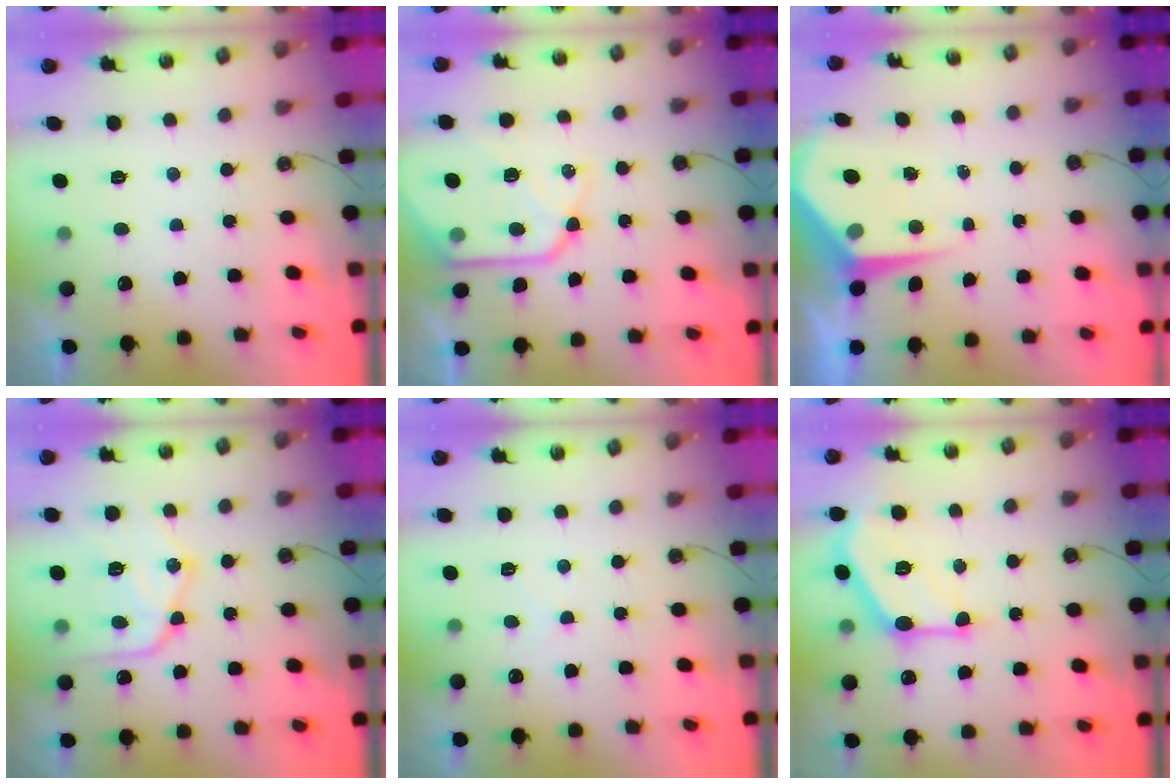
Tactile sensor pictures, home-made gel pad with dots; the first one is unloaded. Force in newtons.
{"total": 17.2, "press": 17.1, "slide": 1.9}
{"total": 7.0, "press": 7.0, "slide": 0.6}
{"total": 16.9, "press": 16.9, "slide": 1.6}
{"total": 5.4, "press": 5.4, "slide": 0.7}
{"total": 14.6, "press": 14.5, "slide": 1.6}